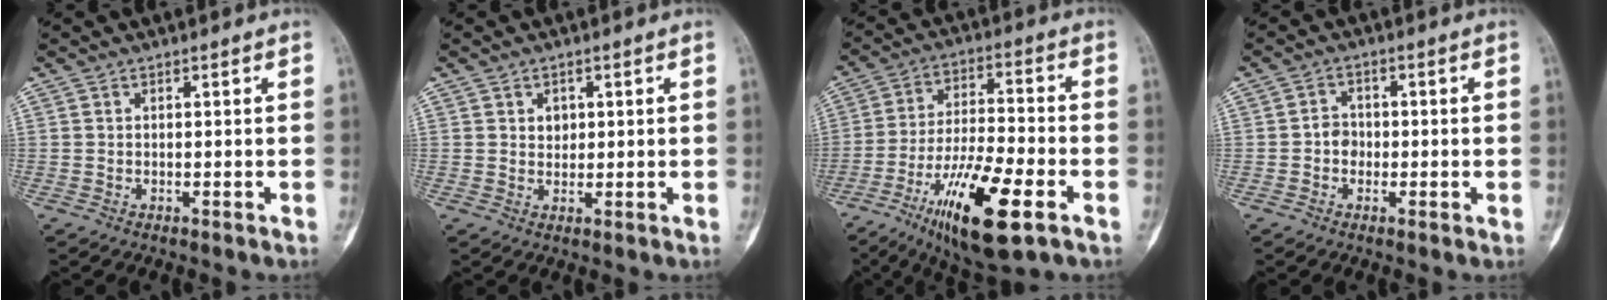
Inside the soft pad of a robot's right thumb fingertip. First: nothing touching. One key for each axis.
{"total": 2.3, "fx": 0.7, "fy": 1.9, "fz": 1.1, "tx": -0.005, "ty": -0.003, "tz": 0.012}
{"total": 18.2, "fx": -8.6, "fy": 5.1, "fz": 15.2, "tx": -0.276, "ty": 0.029, "tz": -0.141}
{"total": 3.1, "fx": -0.5, "fy": 2.7, "fz": 1.5, "tx": -0.001, "ty": 0.009, "tz": -0.019}